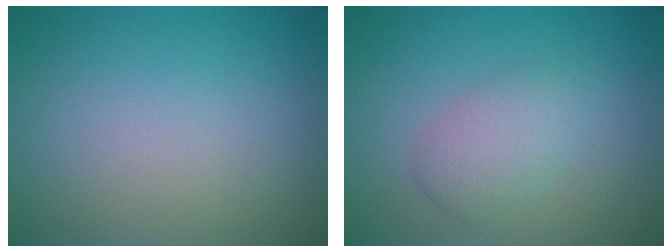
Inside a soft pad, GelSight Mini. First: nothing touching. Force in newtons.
{"total": 2.7, "press": 2.7, "slide": 0.1}